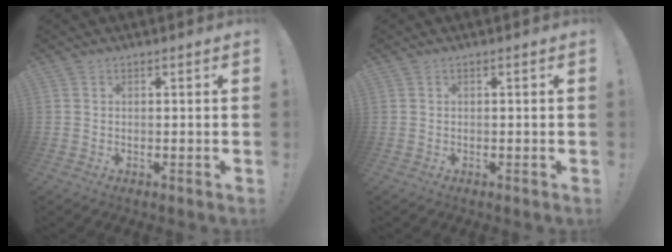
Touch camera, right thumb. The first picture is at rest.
{"total": 0.0}